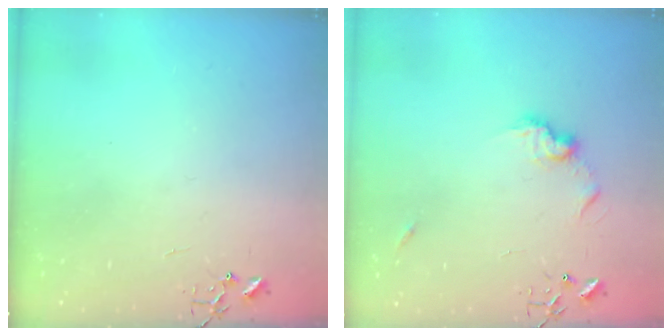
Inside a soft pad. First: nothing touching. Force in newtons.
{"total": 8.8, "press": 8.8, "slide": 0.4}